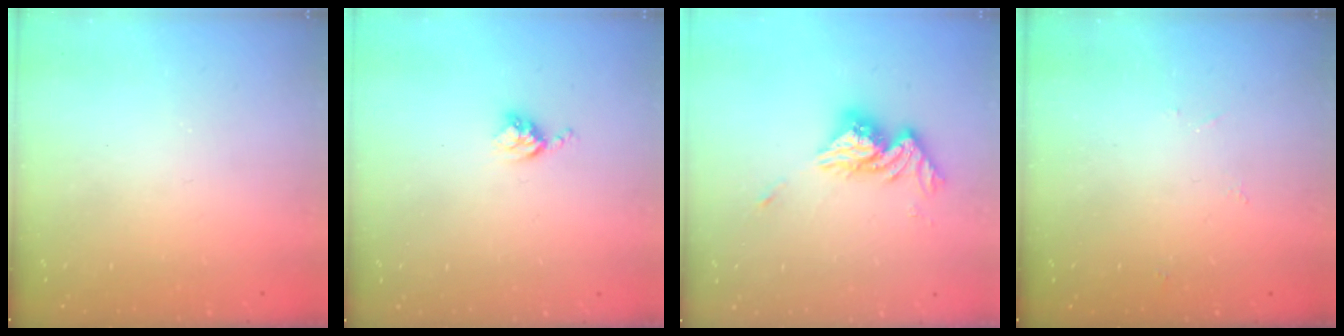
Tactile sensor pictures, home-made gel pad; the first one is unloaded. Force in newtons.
{"total": 3.5, "press": 3.5, "slide": 0.4}
{"total": 13.6, "press": 13.6, "slide": 1.4}
{"total": 2.9, "press": 2.8, "slide": 0.8}